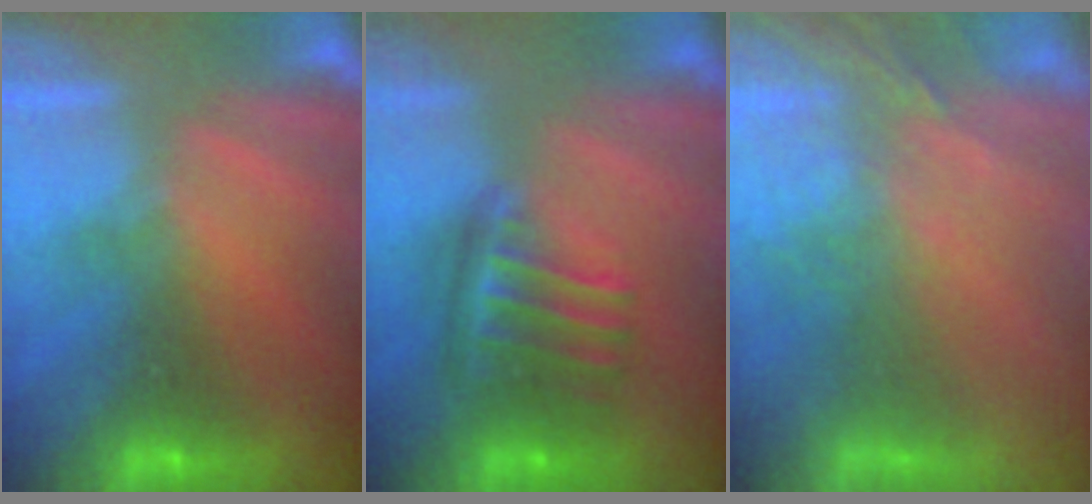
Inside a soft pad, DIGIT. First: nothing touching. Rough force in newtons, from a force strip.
{"total": 9.1}
{"total": 7.3}